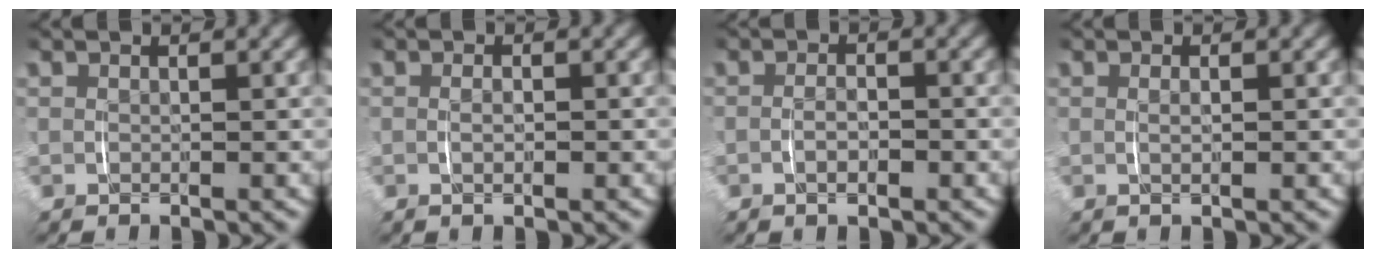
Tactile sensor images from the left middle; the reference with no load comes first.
{"total": 1.0, "force": [-0.2, 0.3, 1.0], "torque": [-0.017, 0.000, -0.005]}
{"total": 1.7, "force": [-0.7, 0.7, 1.4], "torque": [-0.020, 0.001, -0.015]}
{"total": 0.9, "force": [0.1, 0.0, 0.9], "torque": [-0.018, -0.001, 0.002]}